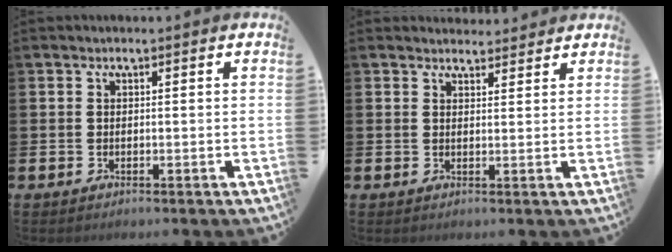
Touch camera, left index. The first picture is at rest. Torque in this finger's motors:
{"motor_torque": [0.63, -0.90, 0.07, 0.00]}